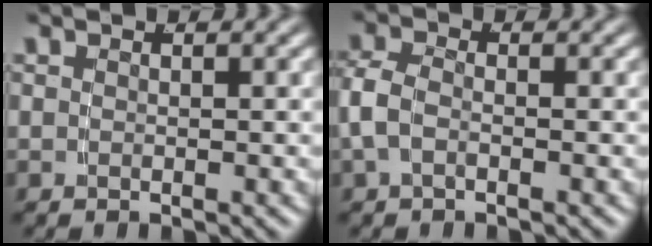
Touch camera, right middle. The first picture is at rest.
{"total": 2.9, "force": [-0.2, 2.3, 1.7], "torque": [-0.054, -0.009, -0.001]}